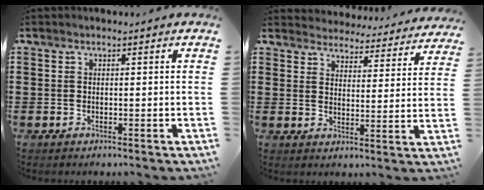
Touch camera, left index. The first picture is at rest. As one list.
[{"total": 4.3, "force": [4.3, 0.2, -0.3], "torque": [-0.012, -0.038, 0.073]}]